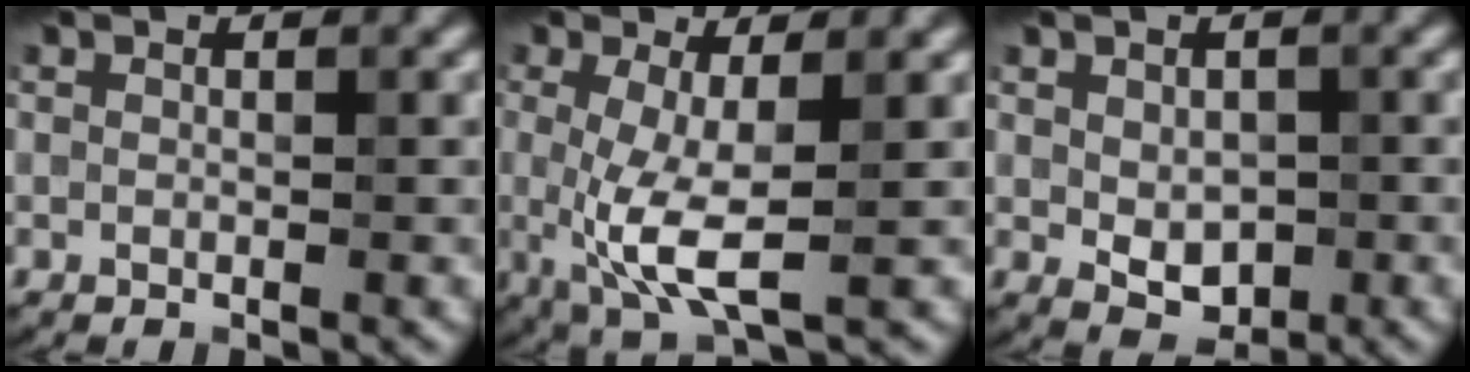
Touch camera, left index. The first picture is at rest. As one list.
[{"total": 5.5, "force": [-0.5, 1.6, 5.3], "torque": [-0.114, -0.015, -0.007]}, {"total": 3.1, "force": [-0.2, 2.1, 2.4], "torque": [-0.038, -0.007, 0.003]}]